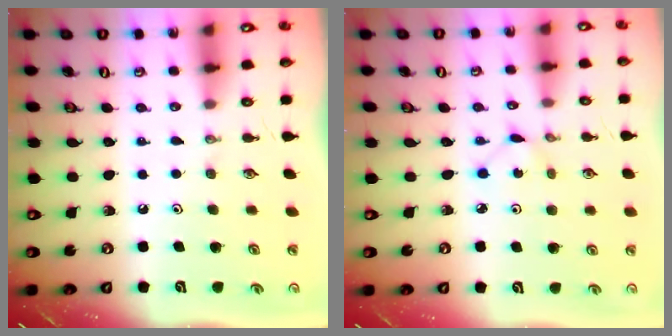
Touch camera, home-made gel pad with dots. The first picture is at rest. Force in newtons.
{"total": 1.1, "press": 1.1, "slide": 0.1}